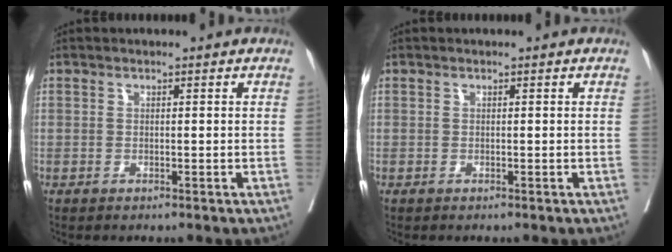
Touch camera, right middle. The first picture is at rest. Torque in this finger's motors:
{"motor_torque": [-0.20, 0.22, -0.06, -0.01]}